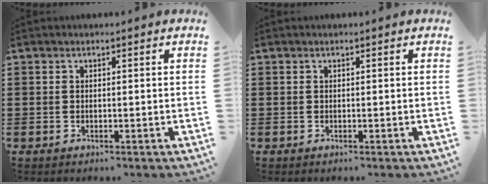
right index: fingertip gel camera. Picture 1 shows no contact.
{"total": 0.0}